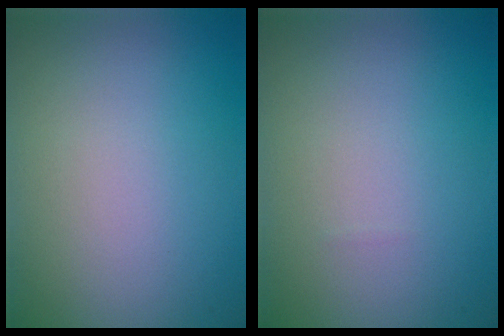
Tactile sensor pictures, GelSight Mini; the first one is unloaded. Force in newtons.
{"total": 0.0}